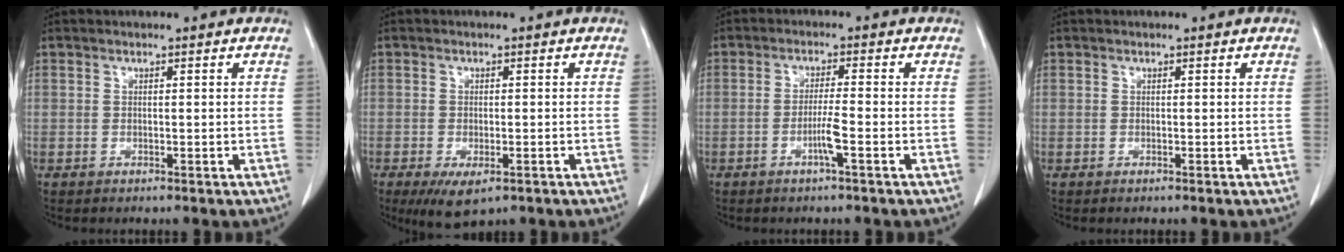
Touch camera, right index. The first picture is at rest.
{"total": 5.5, "force": [-3.1, 2.2, 3.9], "torque": [-0.063, -0.012, -0.045]}
{"total": 3.3, "force": [-1.4, -0.4, 3.0], "torque": [-0.055, -0.002, -0.028]}
{"total": 0.0}